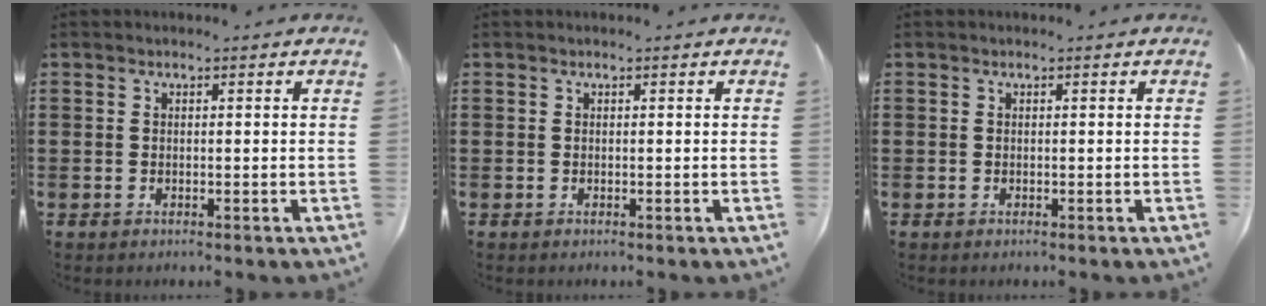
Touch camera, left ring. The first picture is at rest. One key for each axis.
{"total": 0.0}
{"total": 0.0}